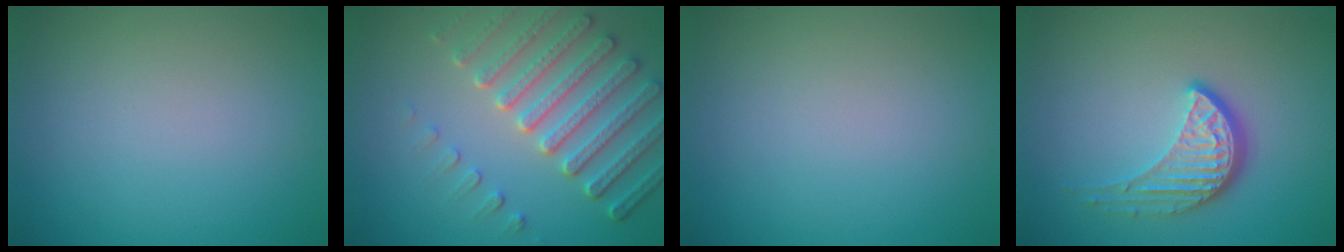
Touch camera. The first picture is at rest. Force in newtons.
{"total": 6.3, "press": 5.2, "slide": 3.6}
{"total": 0.0}
{"total": 3.9, "press": 3.0, "slide": 2.5}